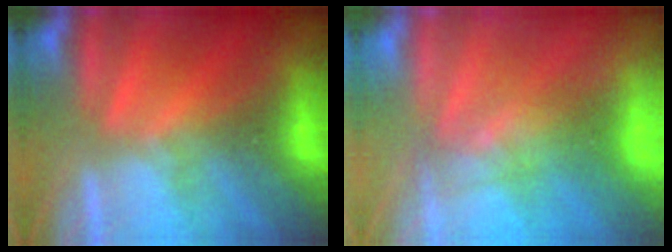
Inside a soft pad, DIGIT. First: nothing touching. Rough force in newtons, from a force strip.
{"total": 2.7}